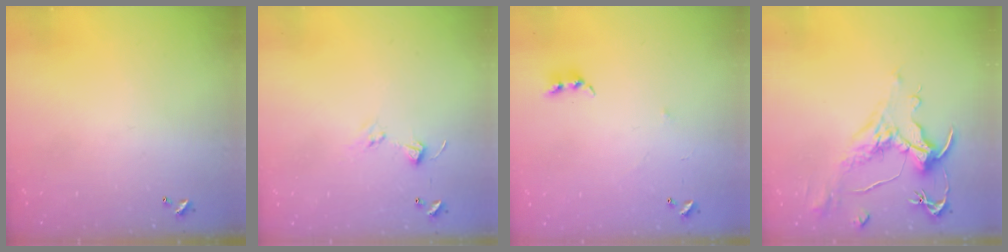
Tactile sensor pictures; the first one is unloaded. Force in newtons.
{"total": 5.0, "press": 5.0, "slide": 0.6}
{"total": 5.1, "press": 5.0, "slide": 1.0}
{"total": 1.6, "press": 0.7, "slide": 1.5}